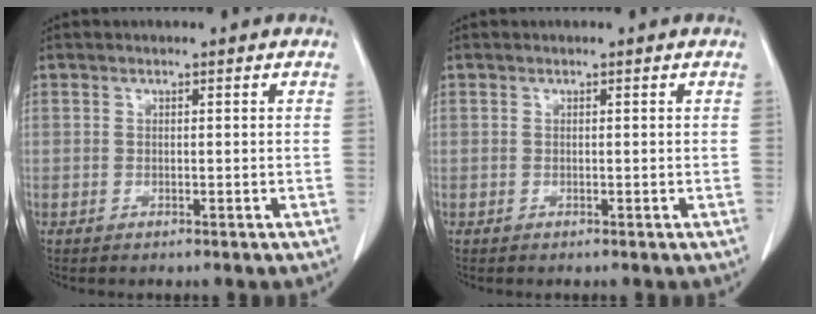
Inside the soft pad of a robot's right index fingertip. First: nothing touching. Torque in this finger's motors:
{"motor_torque": [-0.01, 0.00, 0.00, 0.00]}